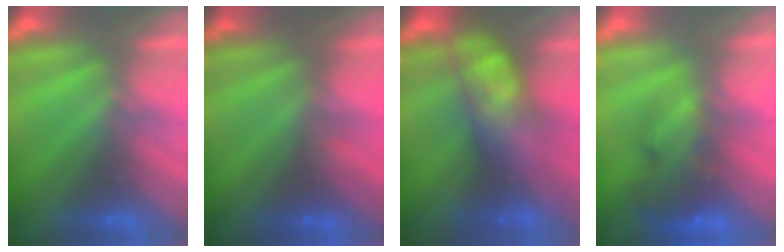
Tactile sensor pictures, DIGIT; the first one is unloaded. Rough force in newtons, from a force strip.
{"total": 2.1}
{"total": 9.6}
{"total": 7.7}